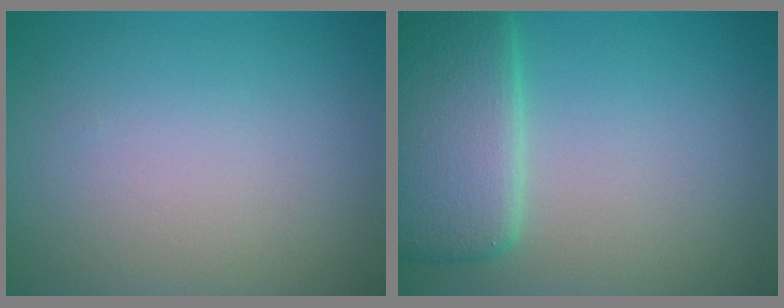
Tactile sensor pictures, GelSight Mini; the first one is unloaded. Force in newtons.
{"total": 7.1, "press": 7.1, "slide": 0.3}